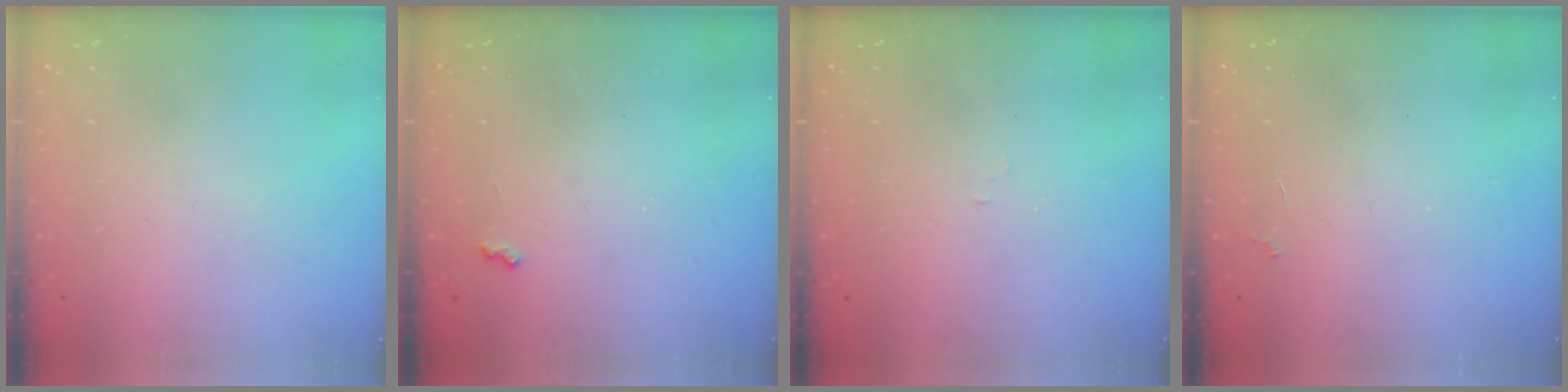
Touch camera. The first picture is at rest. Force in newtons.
{"total": 3.5, "press": 3.4, "slide": 0.5}
{"total": 6.8, "press": 6.7, "slide": 0.6}
{"total": 2.1, "press": 2.0, "slide": 0.4}